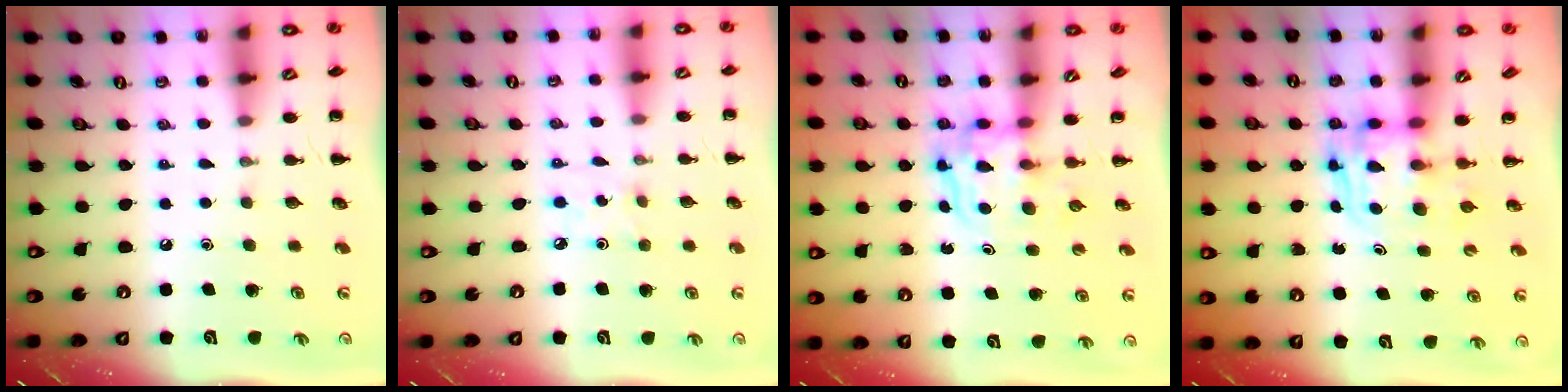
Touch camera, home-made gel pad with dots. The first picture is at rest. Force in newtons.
{"total": 2.1, "press": 2.0, "slide": 0.4}
{"total": 3.4, "press": 3.4, "slide": 0.2}
{"total": 2.7, "press": 2.7, "slide": 0.2}